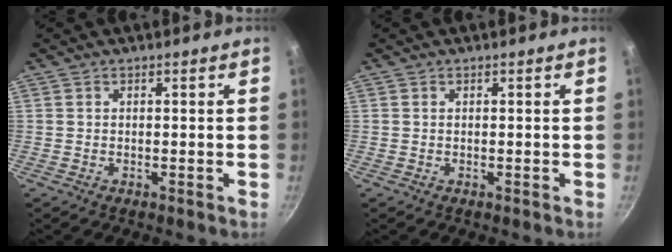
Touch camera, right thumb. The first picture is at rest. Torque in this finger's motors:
{"motor_torque": [0.21, 0.10, 0.29, -0.25, 0.00]}